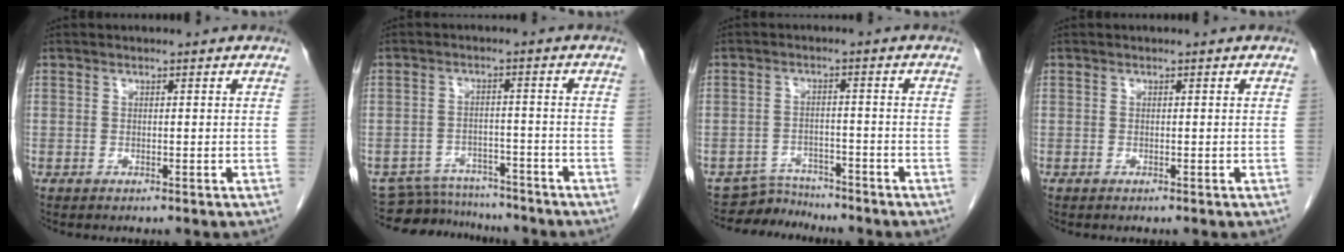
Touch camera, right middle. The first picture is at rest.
{"total": 9.8, "force": [-9.5, 2.5, 1.0], "torque": [-0.016, 0.005, -0.138]}
{"total": 4.5, "force": [-4.3, 0.9, -1.1], "torque": [0.013, -0.001, -0.072]}
{"total": 0.0}